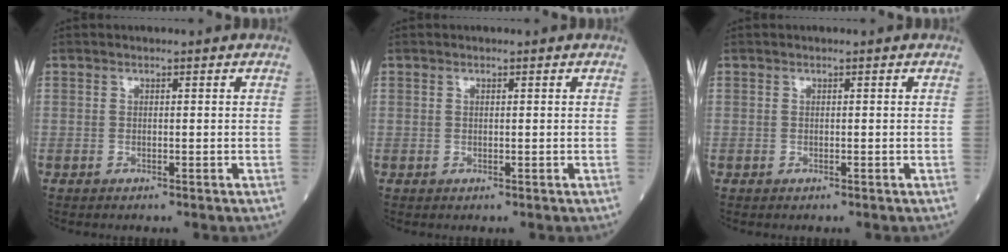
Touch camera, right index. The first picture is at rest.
{"total": 0.0}
{"total": 0.0}